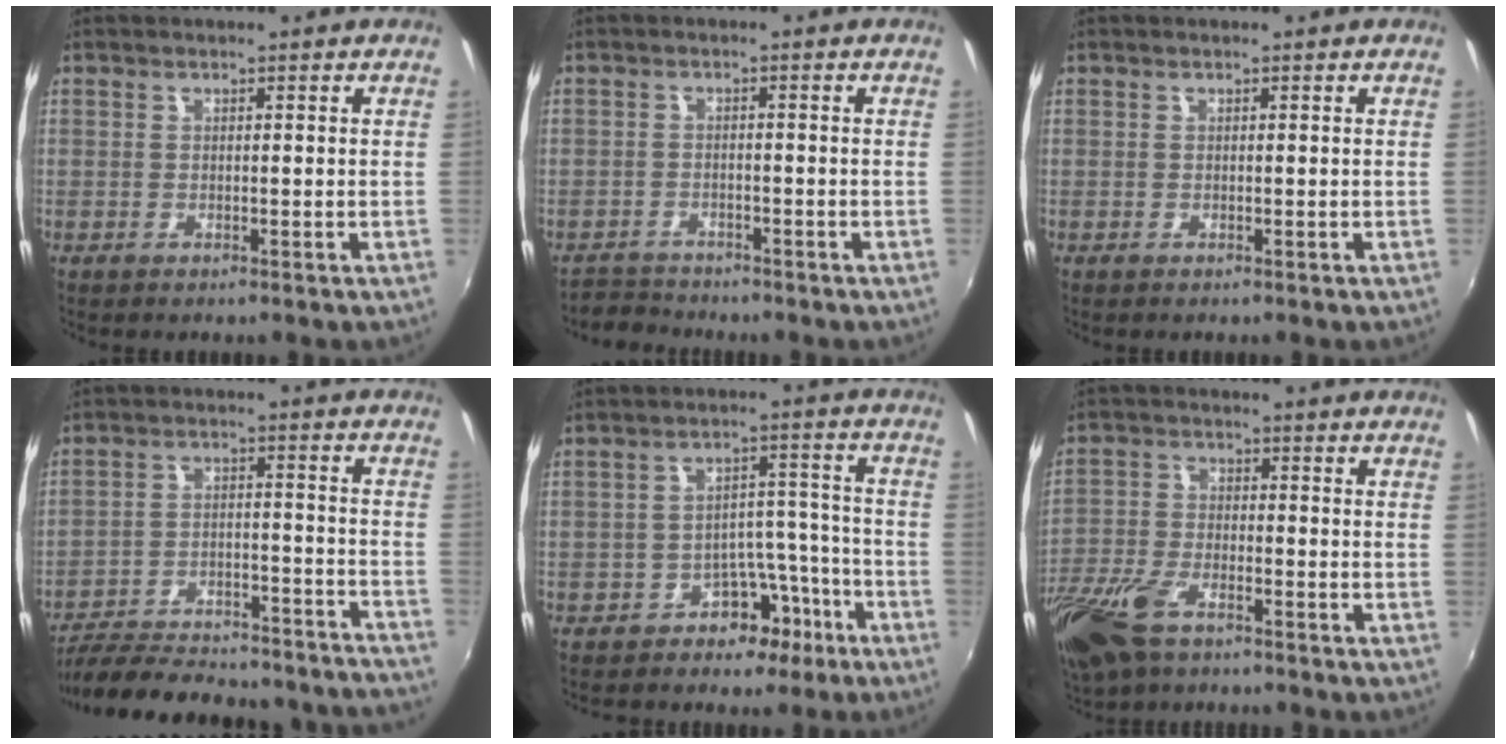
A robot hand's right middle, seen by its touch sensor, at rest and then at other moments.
{"total": 3.3, "force": [-3.1, 1.1, -0.4], "torque": [-0.007, 0.006, -0.061]}
{"total": 0.0}
{"total": 29.5, "force": [-26.5, 6.3, 11.2], "torque": [-0.203, -0.016, -0.347]}
{"total": 7.7, "force": [-5.3, 5.0, 2.4], "torque": [-0.025, 0.047, -0.067]}
{"total": 12.3, "force": [-8.2, 5.3, 7.4], "torque": [-0.182, -0.023, -0.165]}